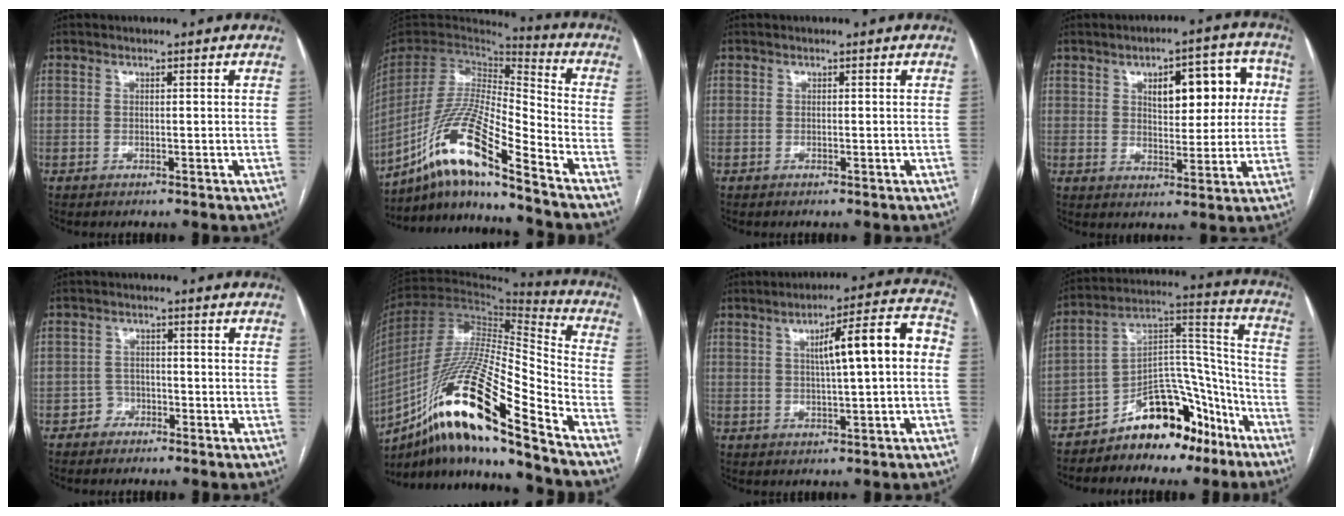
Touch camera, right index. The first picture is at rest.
{"total": 16.9, "force": [-11.9, 0.7, 12.0], "torque": [-0.247, -0.009, -0.223]}
{"total": 0.0}
{"total": 11.0, "force": [3.1, 5.1, 9.2], "torque": [-0.113, 0.030, 0.045]}
{"total": 2.3, "force": [-1.4, 1.8, -0.1], "torque": [0.004, 0.010, -0.033]}
{"total": 23.7, "force": [-14.3, 1.9, 18.8], "torque": [-0.355, -0.026, -0.260]}
{"total": 11.0, "force": [1.3, 1.5, 10.9], "torque": [-0.151, 0.034, 0.017]}
{"total": 14.7, "force": [-9.9, 7.1, 8.1], "torque": [-0.129, 0.059, -0.160]}